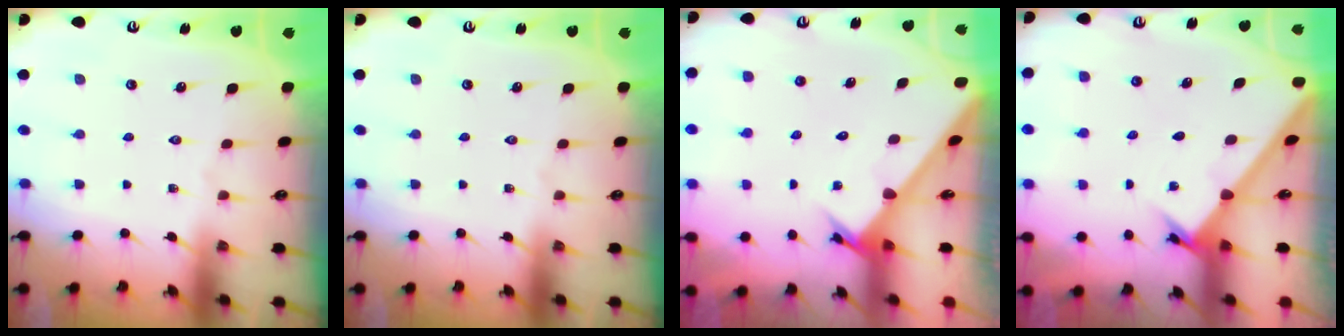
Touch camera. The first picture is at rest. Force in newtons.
{"total": 0.0}
{"total": 2.7, "press": 2.7, "slide": 0.3}
{"total": 1.8, "press": 1.8, "slide": 0.1}